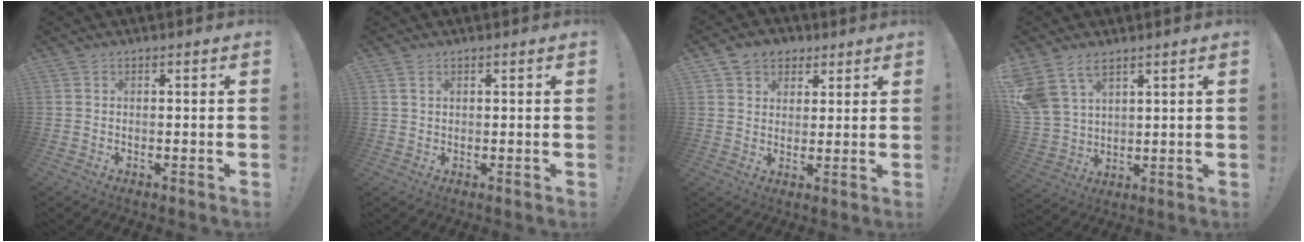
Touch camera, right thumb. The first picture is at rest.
{"total": 1.7, "force": [0.9, 1.1, 0.9], "torque": [-0.011, -0.001, 0.016]}
{"total": 6.5, "force": [3.1, 5.5, 1.5], "torque": [-0.019, -0.015, 0.063]}
{"total": 9.9, "force": [6.8, 5.7, 4.5], "torque": [-0.100, -0.032, 0.140]}